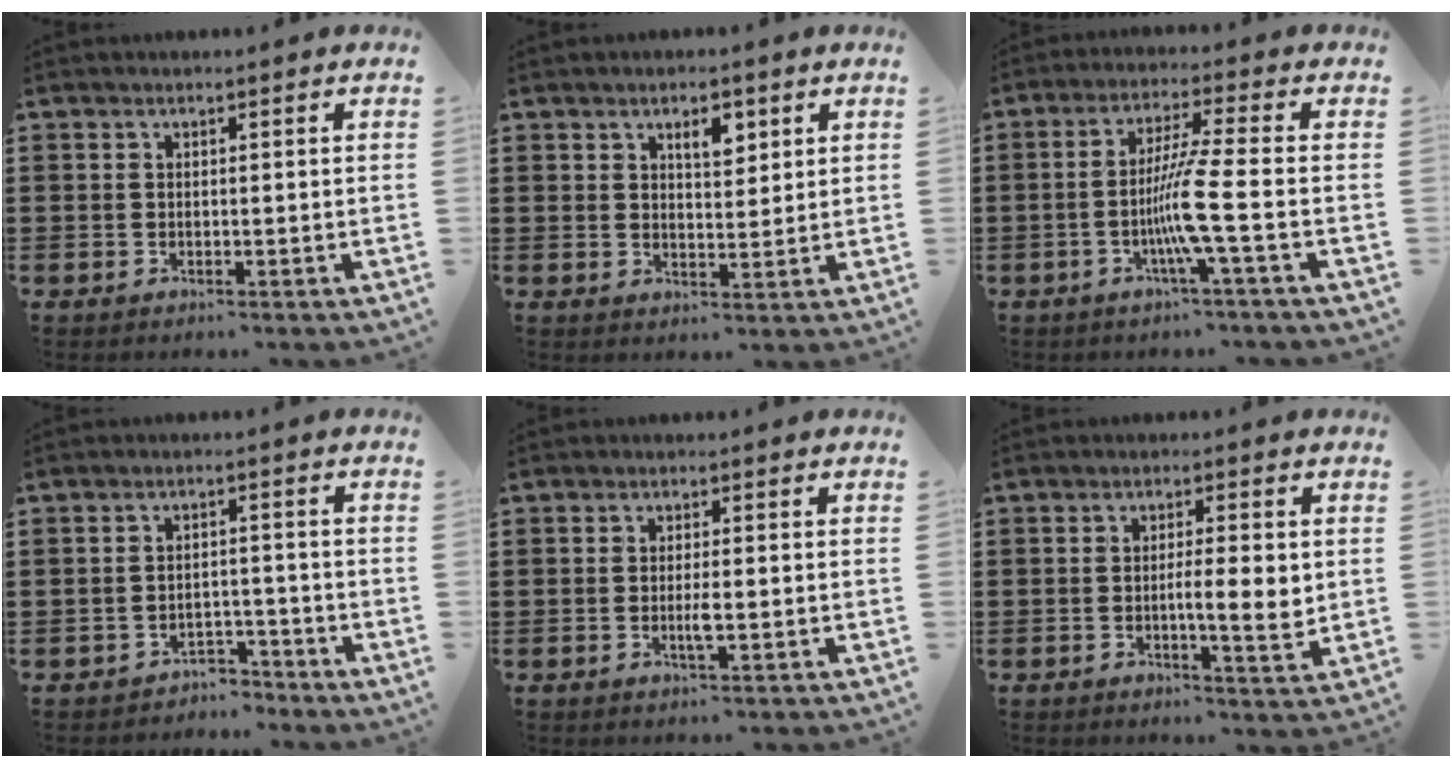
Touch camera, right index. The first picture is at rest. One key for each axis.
{"total": 3.9, "fx": 2.2, "fy": 1.7, "fz": 2.6, "tx": -0.042, "ty": 0.002, "tz": 0.035}
{"total": 7.7, "fx": -2.3, "fy": -0.9, "fz": 7.3, "tx": -0.147, "ty": -0.018, "tz": -0.051}
{"total": 2.8, "fx": -2.8, "fy": 0.7, "fz": 0.0, "tx": -0.010, "ty": 0.001, "tz": -0.058}
{"total": 2.3, "fx": -0.6, "fy": 0.2, "fz": 2.2, "tx": -0.047, "ty": -0.004, "tz": -0.013}
{"total": 5.4, "fx": -0.2, "fy": 1.0, "fz": 5.3, "tx": -0.078, "ty": -0.007, "tz": -0.009}